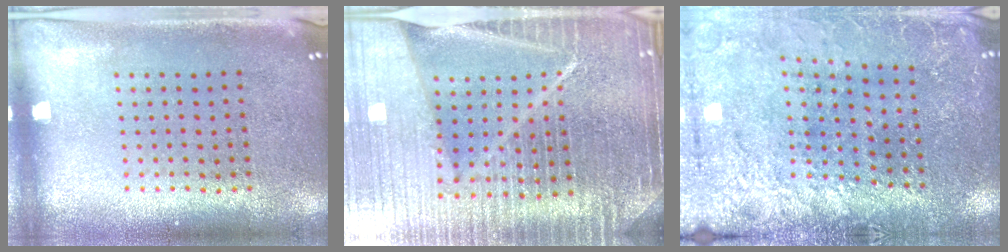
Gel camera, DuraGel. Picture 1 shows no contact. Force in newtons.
{"total": 7.1, "press": 6.0, "slide": 3.7}
{"total": 2.9, "press": 2.9, "slide": 0.3}